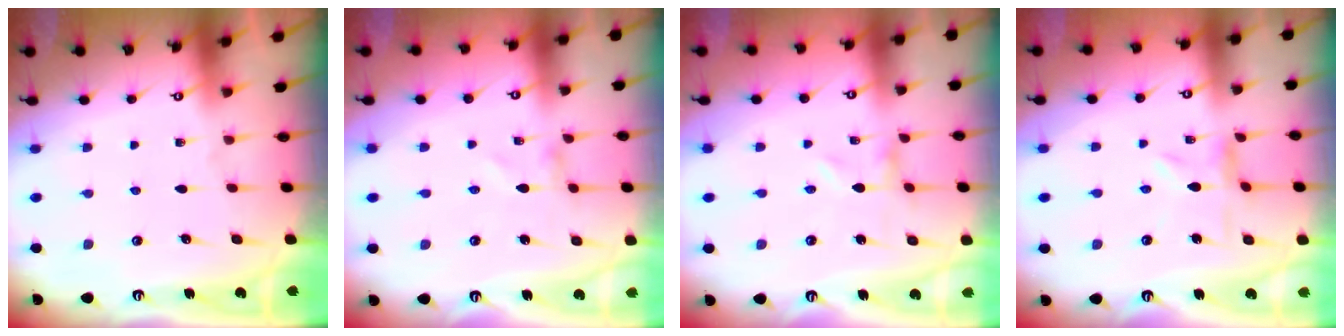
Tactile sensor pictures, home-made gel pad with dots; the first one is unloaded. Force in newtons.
{"total": 1.1, "press": 1.1, "slide": 0.1}
{"total": 0.0}
{"total": 1.9, "press": 1.9, "slide": 0.4}